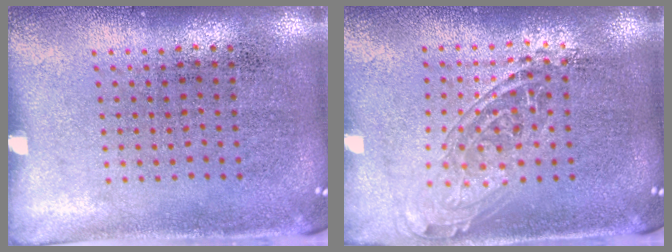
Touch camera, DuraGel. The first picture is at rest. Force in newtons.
{"total": 1.6, "press": 1.3, "slide": 0.9}